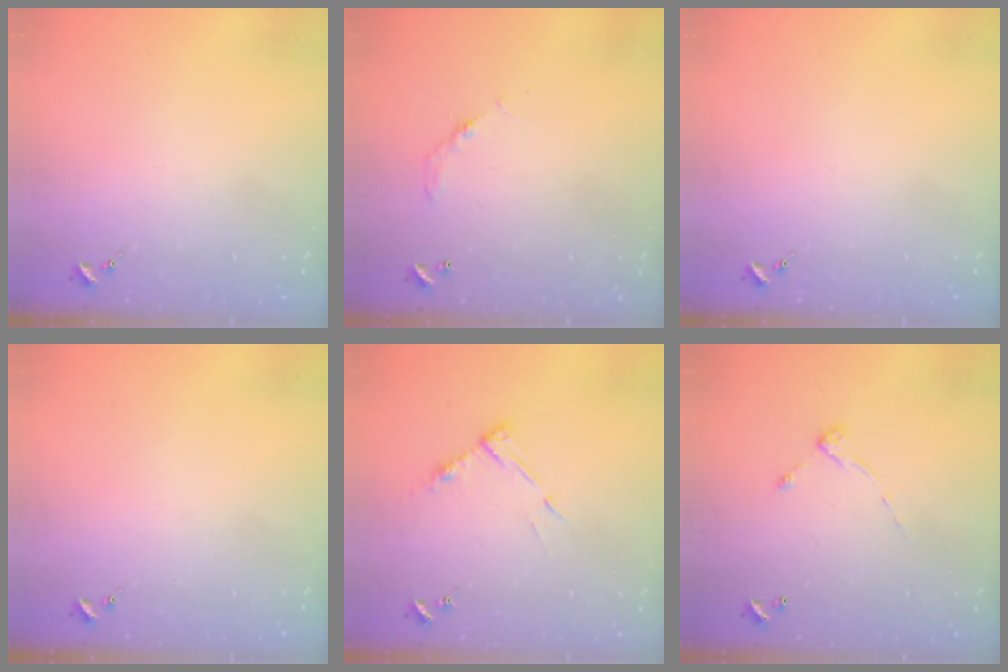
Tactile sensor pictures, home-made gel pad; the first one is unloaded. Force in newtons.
{"total": 5.0, "press": 5.0, "slide": 0.3}
{"total": 0.0}
{"total": 0.0}
{"total": 8.1, "press": 8.1, "slide": 0.6}
{"total": 6.9, "press": 6.9, "slide": 0.5}